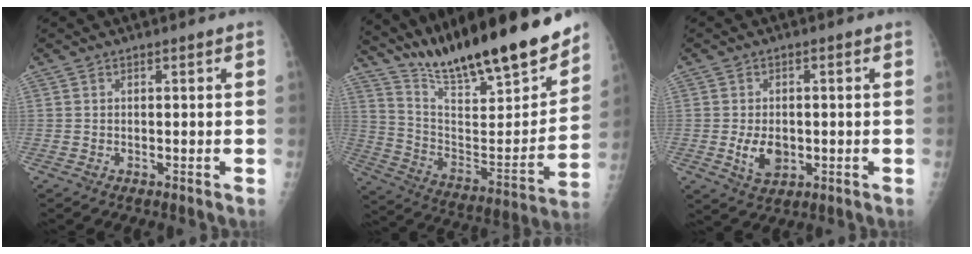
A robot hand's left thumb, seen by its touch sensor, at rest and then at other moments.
{"total": 26.0, "force": [21.2, 5.1, 14.2], "torque": [-0.204, -0.098, 0.341]}
{"total": 5.8, "force": [-1.0, 3.9, 4.2], "torque": [-0.063, -0.005, -0.010]}